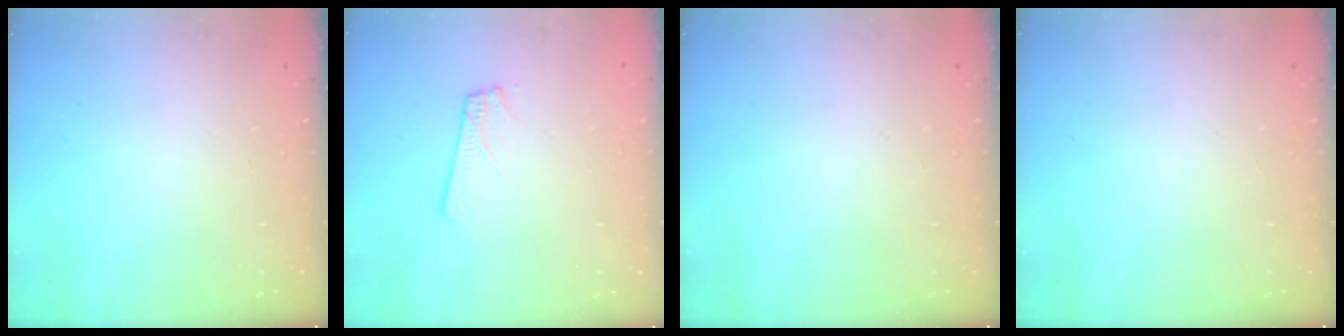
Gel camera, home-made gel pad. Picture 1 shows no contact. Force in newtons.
{"total": 1.8, "press": 1.8, "slide": 0.1}
{"total": 0.0}
{"total": 0.0}